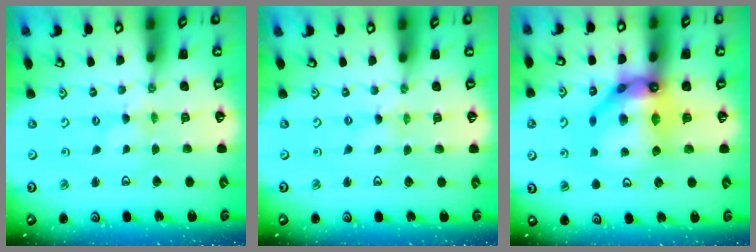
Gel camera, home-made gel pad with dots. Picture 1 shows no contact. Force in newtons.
{"total": 0.0}
{"total": 17.7, "press": 17.6, "slide": 1.8}